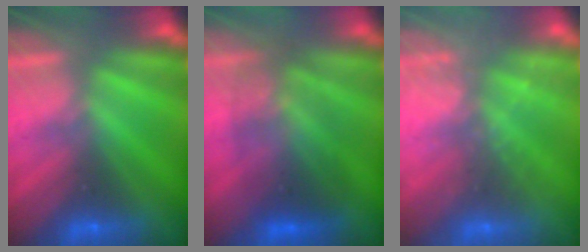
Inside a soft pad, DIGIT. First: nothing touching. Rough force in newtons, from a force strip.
{"total": 3.6}
{"total": 2.1}